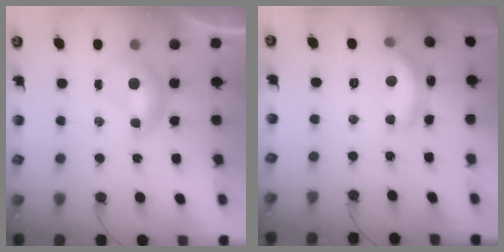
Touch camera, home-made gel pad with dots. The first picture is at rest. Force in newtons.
{"total": 7.1, "press": 7.1, "slide": 0.7}